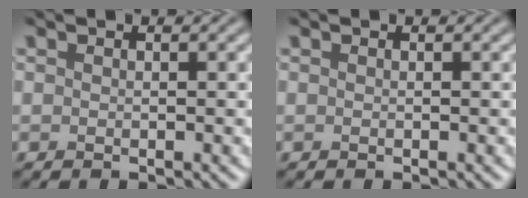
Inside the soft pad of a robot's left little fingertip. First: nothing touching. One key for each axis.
{"total": 0.0}